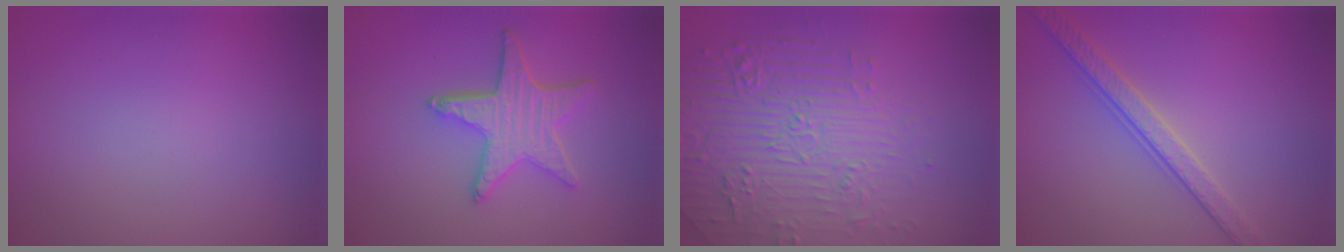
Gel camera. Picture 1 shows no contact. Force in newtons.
{"total": 4.1, "press": 3.6, "slide": 1.8}
{"total": 4.9, "press": 4.5, "slide": 2.0}
{"total": 3.5, "press": 3.2, "slide": 1.3}